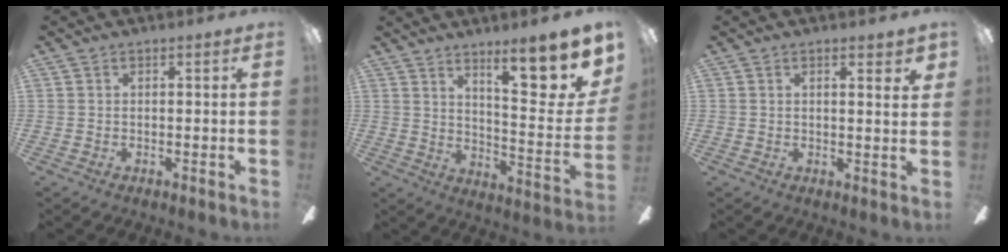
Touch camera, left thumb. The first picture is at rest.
{"total": 17.5, "force": [10.9, 4.5, 12.9], "torque": [-0.180, -0.080, 0.169]}
{"total": 2.5, "force": [1.3, 0.4, 2.1], "torque": [-0.028, -0.006, 0.018]}